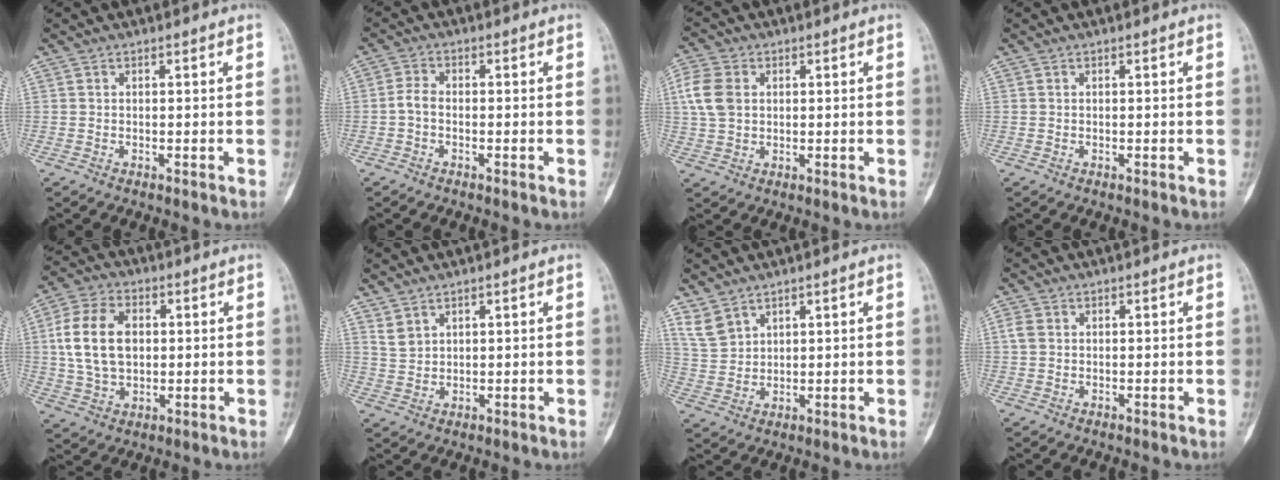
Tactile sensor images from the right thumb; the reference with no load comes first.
{"total": 2.6, "force": [-0.7, 1.5, 2.0], "torque": [-0.039, 0.008, -0.022]}
{"total": 7.2, "force": [1.4, 5.3, 4.6], "torque": [-0.102, 0.007, 0.024]}
{"total": 0.0}
{"total": 12.9, "force": [1.7, 8.7, 9.4], "torque": [-0.167, 0.006, 0.030]}
{"total": 2.6, "force": [2.0, 1.4, 0.9], "torque": [-0.013, -0.011, 0.047]}
{"total": 4.7, "force": [3.5, 2.8, 1.4], "torque": [-0.023, -0.017, 0.083]}
{"total": 1.9, "force": [0.3, 1.5, 1.1], "torque": [-0.028, 0.005, 0.006]}